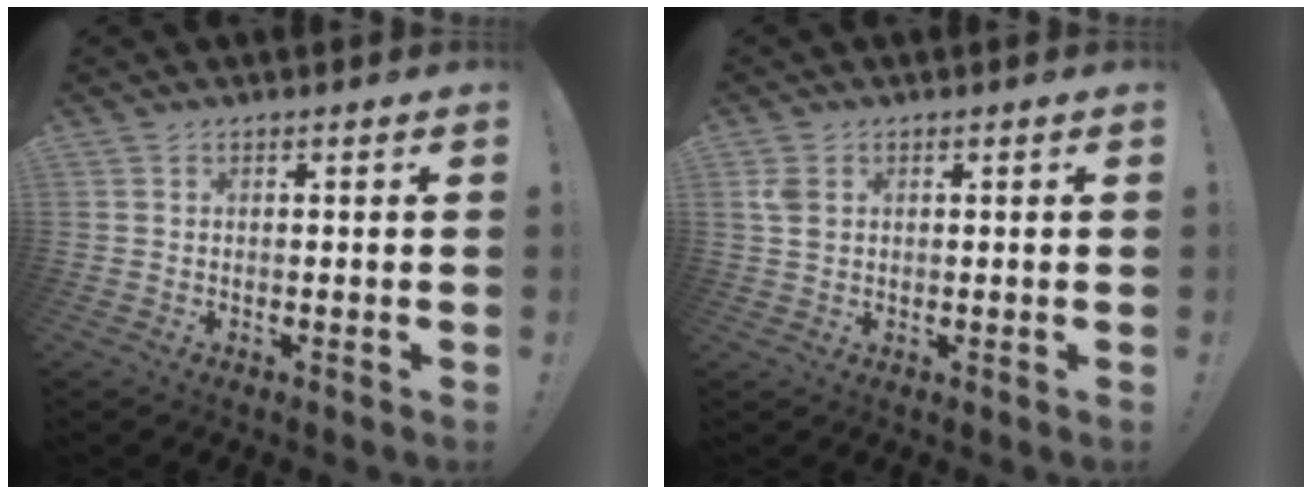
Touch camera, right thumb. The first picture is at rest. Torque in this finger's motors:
{"motor_torque": [0.53, 0.96, 0.47, -0.24, 0.00]}